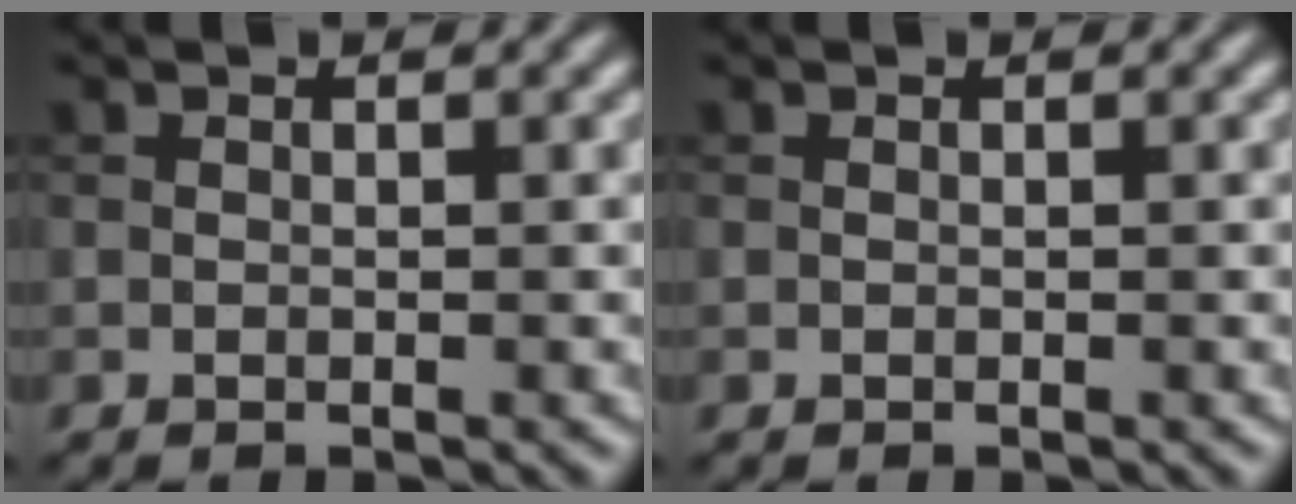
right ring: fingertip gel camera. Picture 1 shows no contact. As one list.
[{"total": 0.0}]